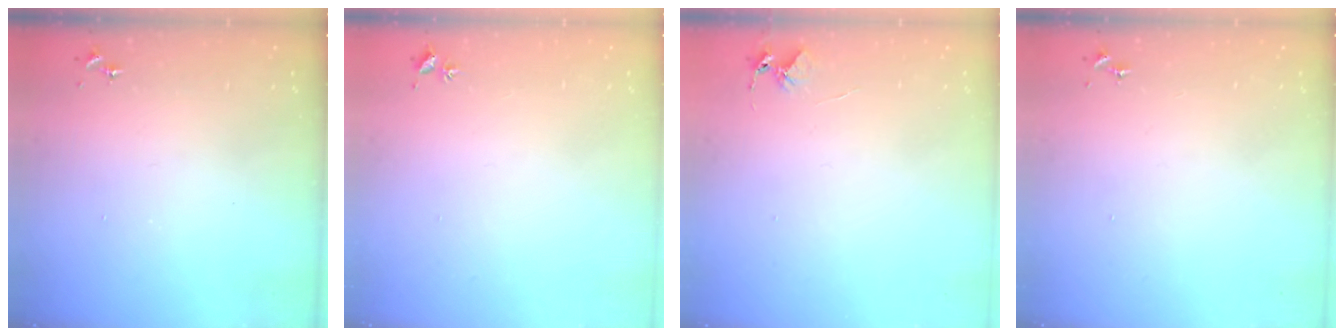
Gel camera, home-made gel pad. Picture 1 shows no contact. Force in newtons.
{"total": 2.0, "press": 2.0, "slide": 0.3}
{"total": 4.9, "press": 4.9, "slide": 0.3}
{"total": 0.0}